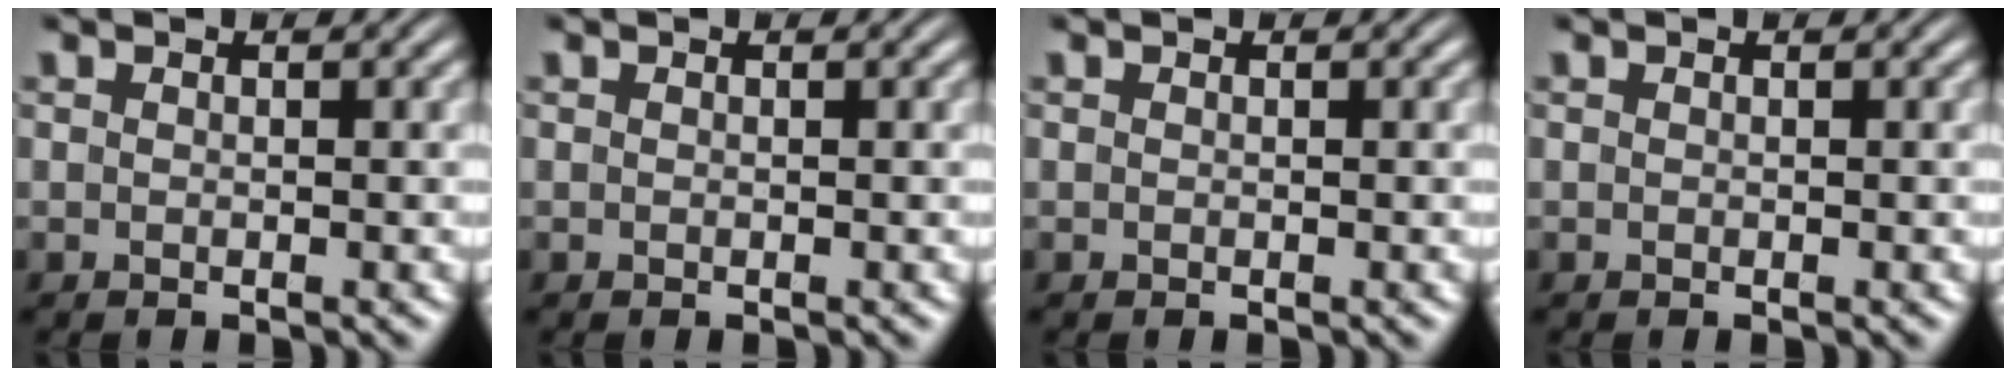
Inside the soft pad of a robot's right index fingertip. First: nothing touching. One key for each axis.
{"total": 0.0}
{"total": 0.0}
{"total": 0.0}